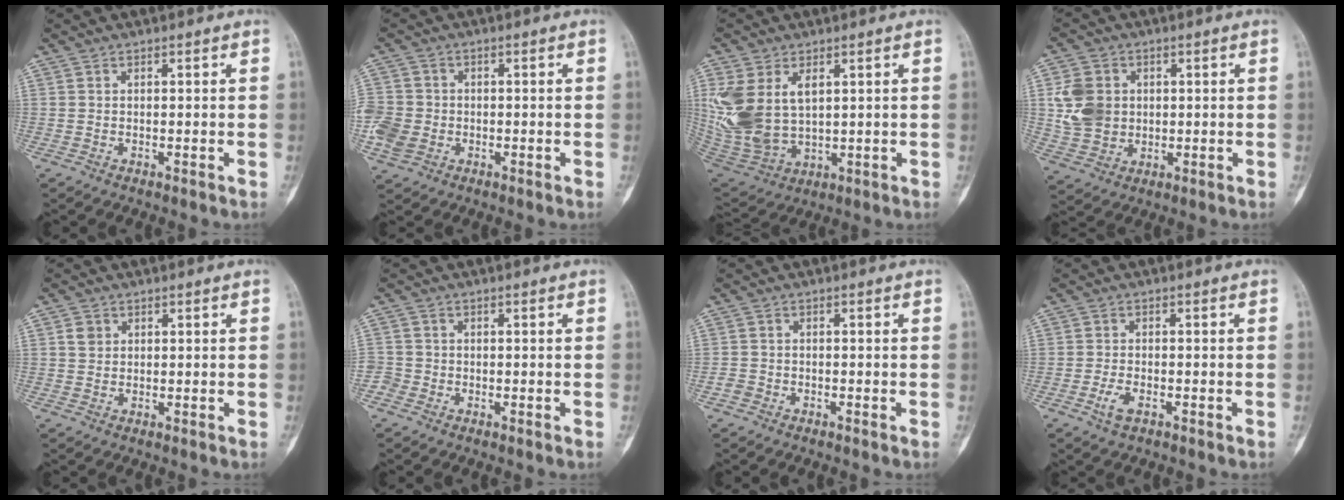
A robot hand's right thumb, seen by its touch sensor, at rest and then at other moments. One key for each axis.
{"total": 8.9, "fx": -1.7, "fy": 7.6, "fz": 4.4, "tx": -0.113, "ty": 0.004, "tz": -0.025}
{"total": 15.2, "fx": 3.6, "fy": 9.7, "fz": 11.1, "tx": -0.238, "ty": -0.012, "tz": 0.091}
{"total": 9.4, "fx": 1.3, "fy": 7.9, "fz": 5.0, "tx": -0.078, "ty": -0.002, "tz": 0.030}
{"total": 2.2, "fx": 0.8, "fy": 1.8, "fz": 0.8, "tx": -0.004, "ty": -0.001, "tz": 0.013}
{"total": 2.5, "fx": -1.1, "fy": 2.2, "fz": 0.1, "tx": 0.008, "ty": 0.010, "tz": -0.028}
{"total": 1.3, "fx": -0.6, "fy": 1.0, "fz": 0.3, "tx": 0.001, "ty": 0.005, "tz": -0.017}
{"total": 3.0, "fx": -1.4, "fy": 1.4, "fz": 2.2, "tx": -0.045, "ty": 0.007, "tz": -0.028}